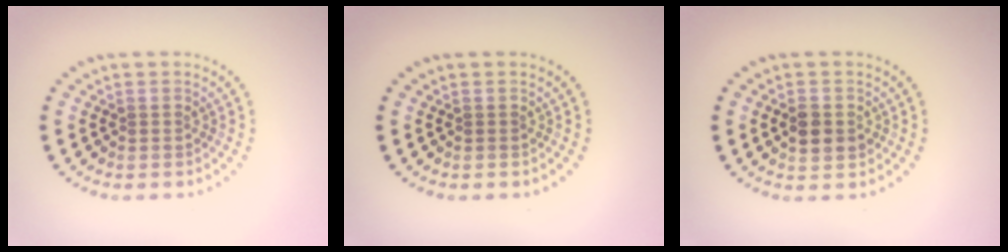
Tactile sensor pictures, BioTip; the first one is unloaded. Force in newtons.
{"total": 0.0}
{"total": 2.4, "press": 2.4, "slide": 0.2}